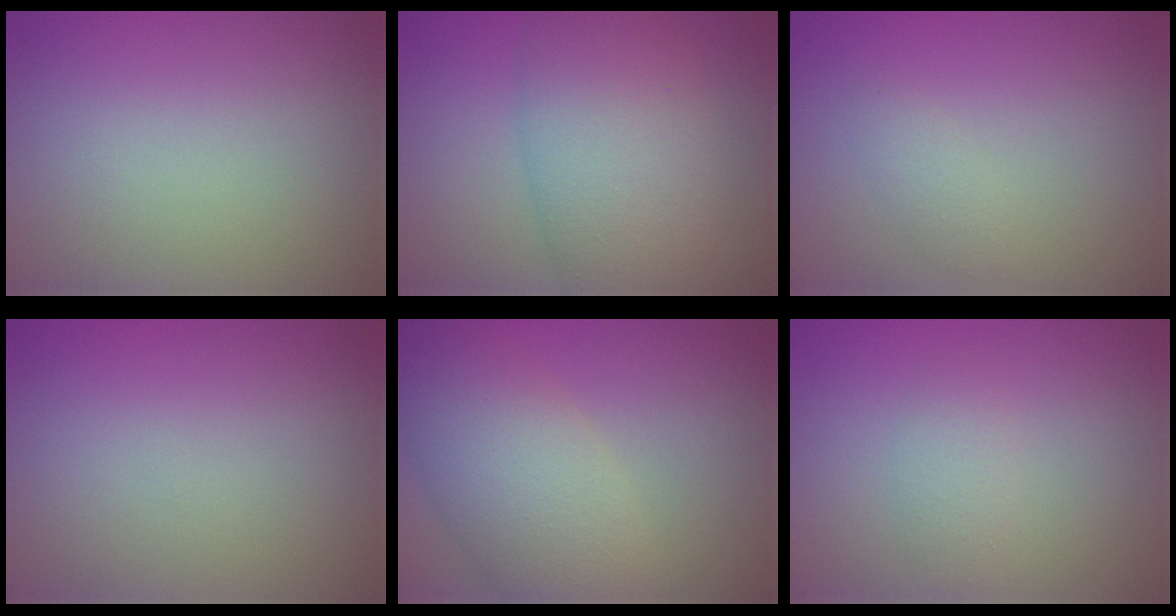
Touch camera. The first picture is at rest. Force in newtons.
{"total": 9.4, "press": 9.3, "slide": 0.4}
{"total": 1.1, "press": 1.1, "slide": 0.0}
{"total": 0.0}
{"total": 7.0, "press": 7.0, "slide": 0.3}
{"total": 1.6, "press": 1.6, "slide": 0.2}